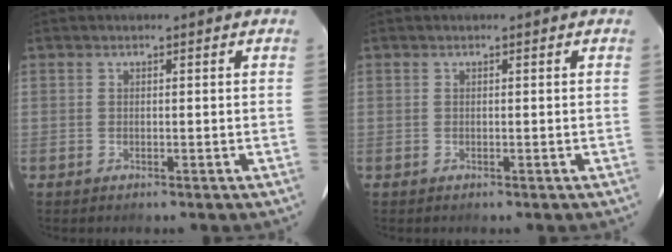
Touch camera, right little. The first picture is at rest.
{"total": 0.0}